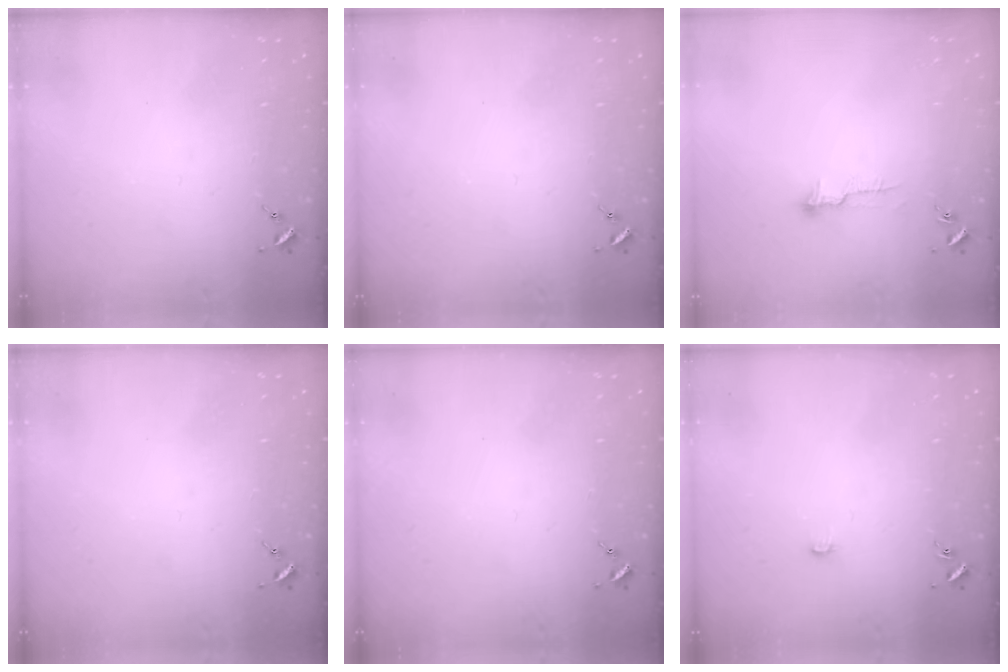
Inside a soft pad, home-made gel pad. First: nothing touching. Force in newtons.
{"total": 0.0}
{"total": 7.3, "press": 7.3, "slide": 0.7}
{"total": 0.0}
{"total": 0.0}
{"total": 3.8, "press": 3.8, "slide": 0.4}